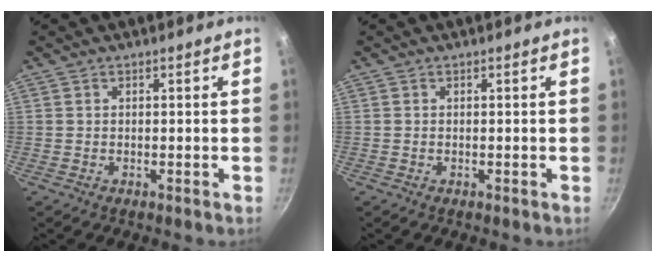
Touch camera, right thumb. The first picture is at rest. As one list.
[{"total": 0.0}]